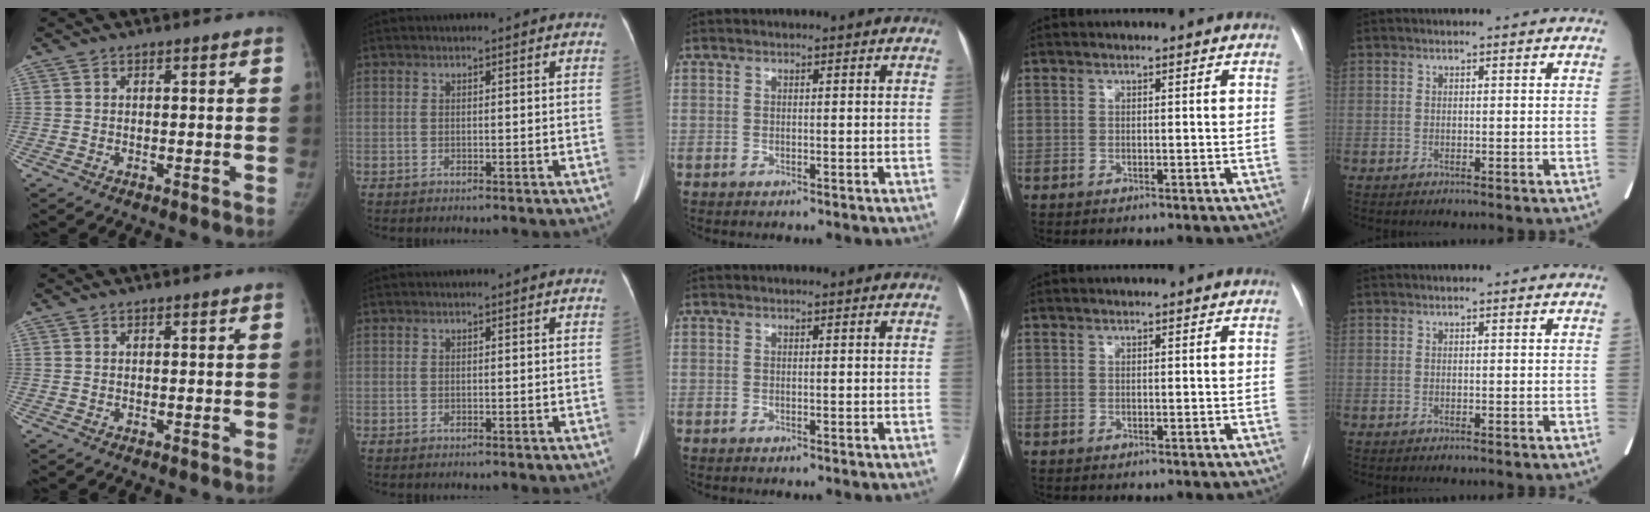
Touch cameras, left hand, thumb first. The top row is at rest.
{}